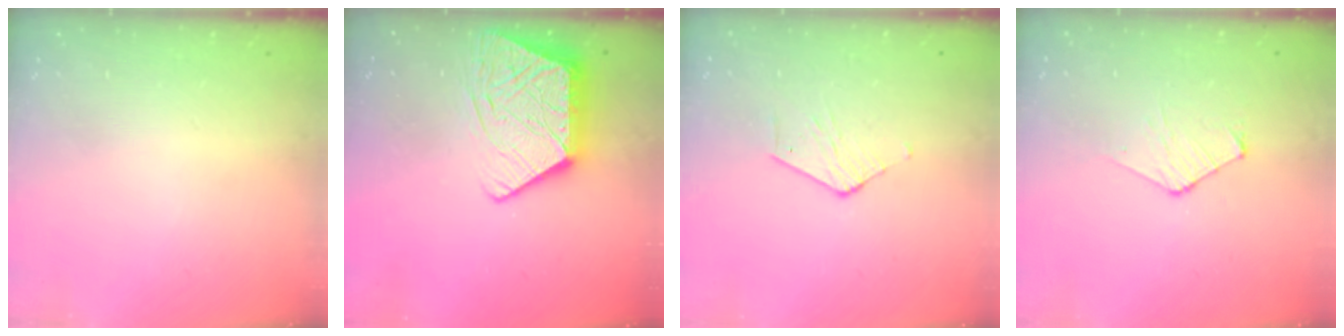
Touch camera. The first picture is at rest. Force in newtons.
{"total": 14.4, "press": 14.3, "slide": 1.2}
{"total": 2.4, "press": 2.4, "slide": 0.2}
{"total": 6.5, "press": 6.4, "slide": 0.7}